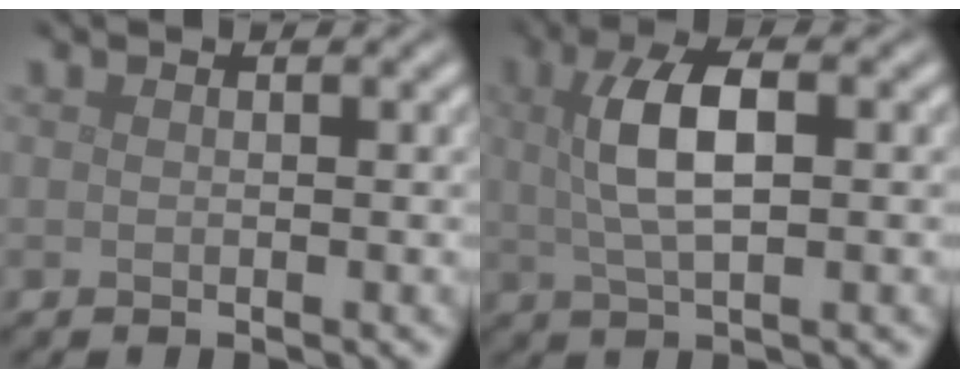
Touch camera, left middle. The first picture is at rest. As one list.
[{"total": 5.4, "force": [1.1, 1.9, 4.9], "torque": [-0.097, 0.010, 0.017]}]